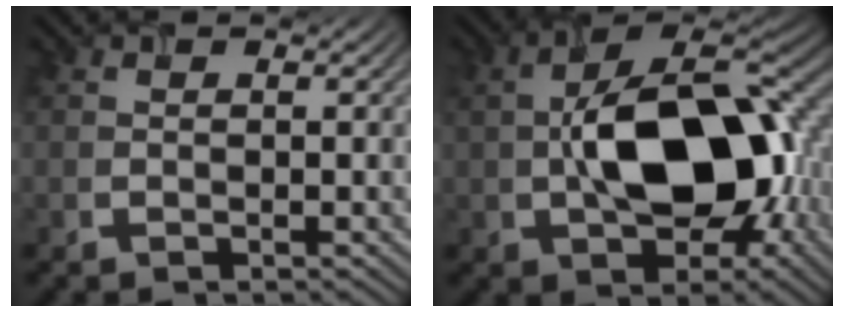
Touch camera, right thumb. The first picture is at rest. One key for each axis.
{"total": 14.7, "fx": -1.3, "fy": 8.3, "fz": 12.1, "tx": -0.202, "ty": 0.009, "tz": -0.028}